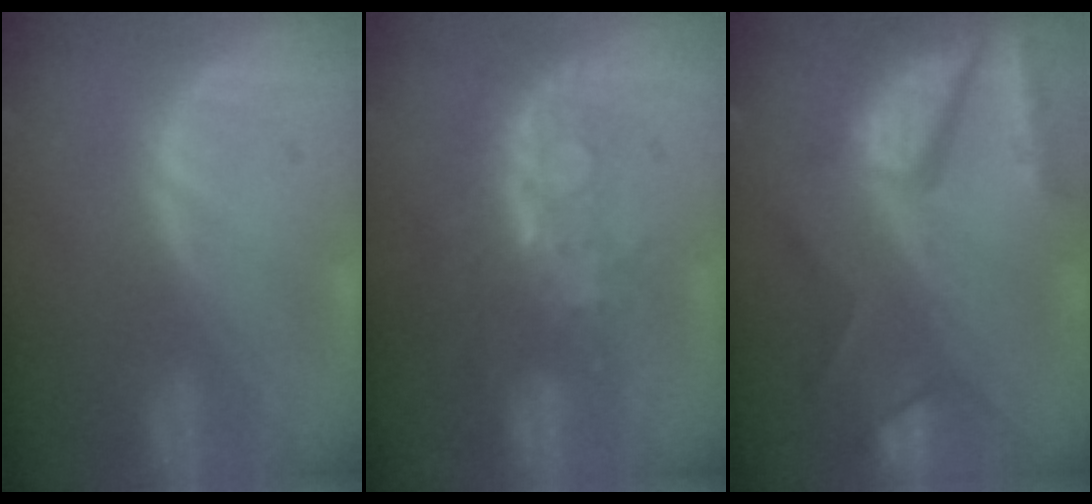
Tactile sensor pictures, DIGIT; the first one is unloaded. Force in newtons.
{"total": 8.5, "press": 7.0, "slide": 4.7}
{"total": 11.3, "press": 9.4, "slide": 6.4}